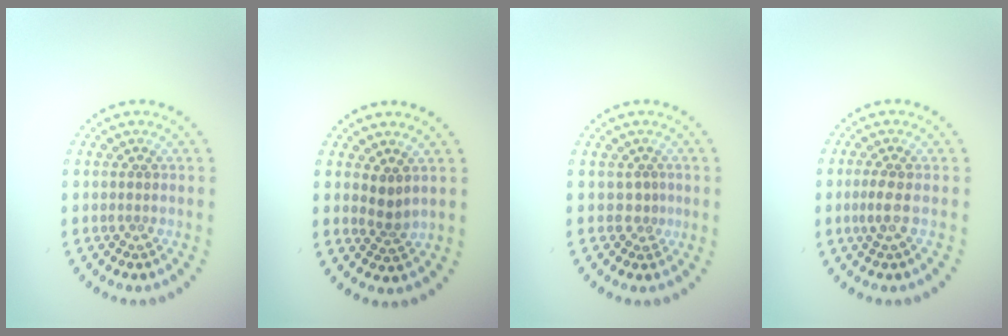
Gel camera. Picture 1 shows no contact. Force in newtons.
{"total": 1.6, "press": 1.3, "slide": 1.0}
{"total": 1.0, "press": 0.4, "slide": 0.9}
{"total": 1.4, "press": 1.1, "slide": 0.9}